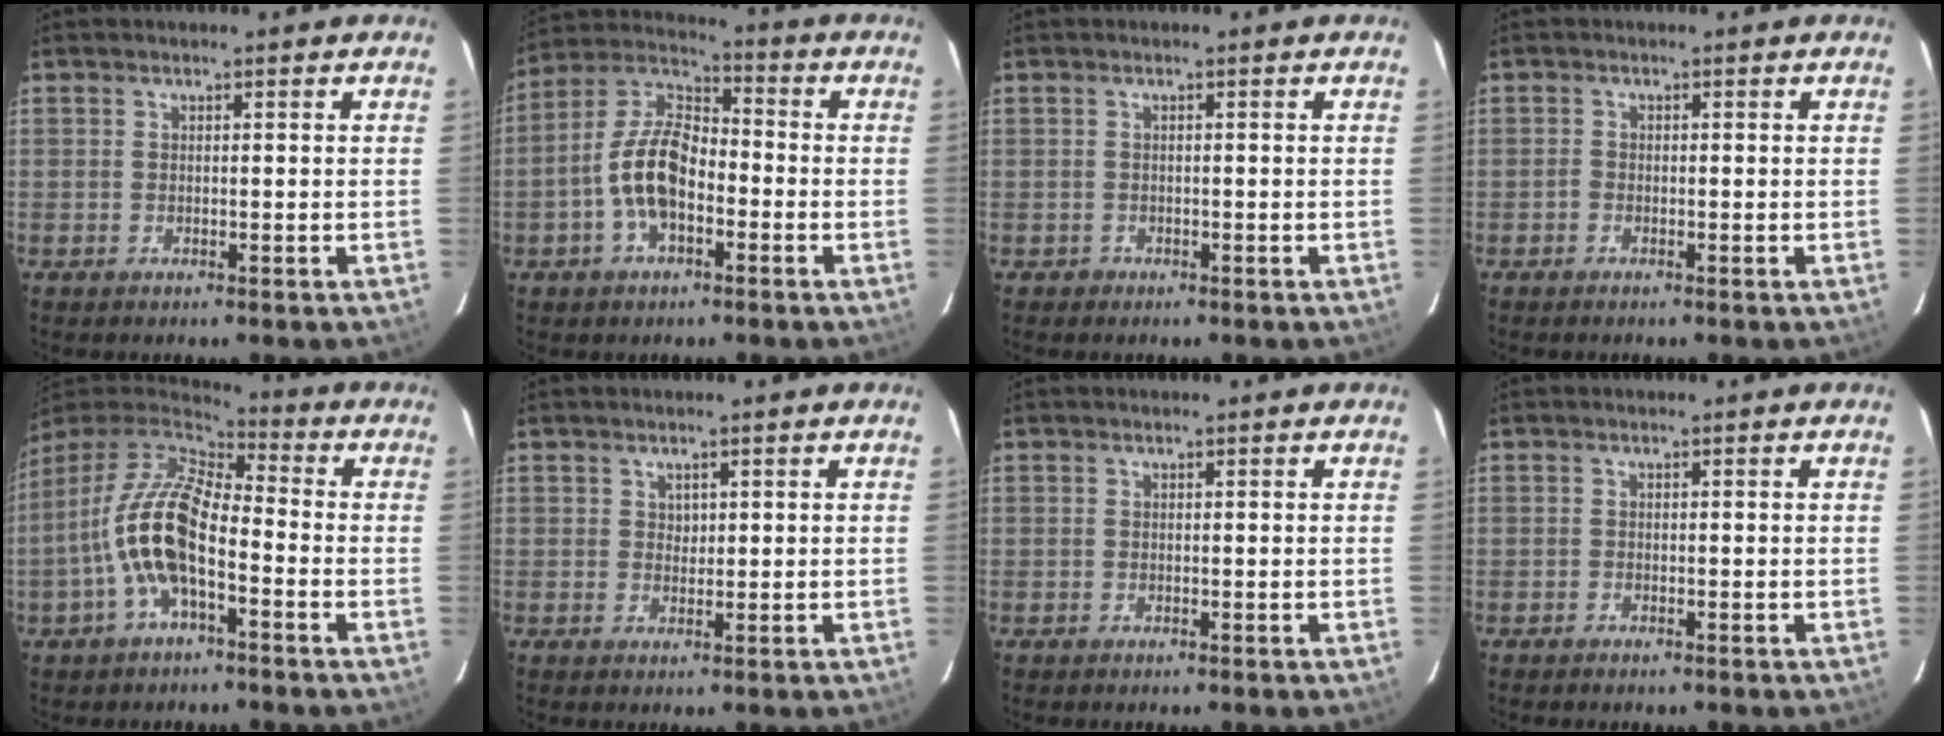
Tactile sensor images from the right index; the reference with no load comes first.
{"total": 13.2, "force": [-4.0, 6.0, 11.1], "torque": [-0.231, 0.010, -0.078]}
{"total": 1.0, "force": [-0.7, 0.8, -0.1], "torque": [0.001, 0.002, -0.007]}
{"total": 0.8, "force": [-0.6, 0.5, 0.1], "torque": [-0.001, 0.001, -0.015]}
{"total": 15.2, "force": [-4.4, 6.1, 13.2], "torque": [-0.266, 0.004, -0.090]}
{"total": 1.3, "force": [0.6, 1.1, 0.3], "torque": [-0.001, 0.005, 0.011]}
{"total": 0.0}
{"total": 0.5, "force": [-0.5, 0.2, 0.2], "torque": [-0.004, 0.000, -0.009]}